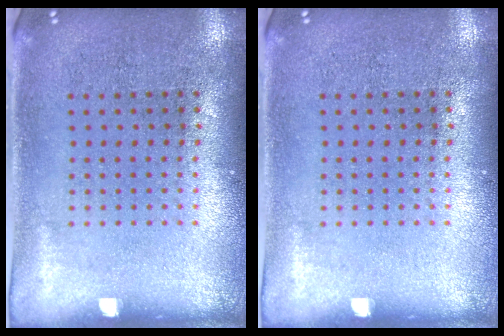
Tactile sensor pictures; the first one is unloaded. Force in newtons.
{"total": 0.0}